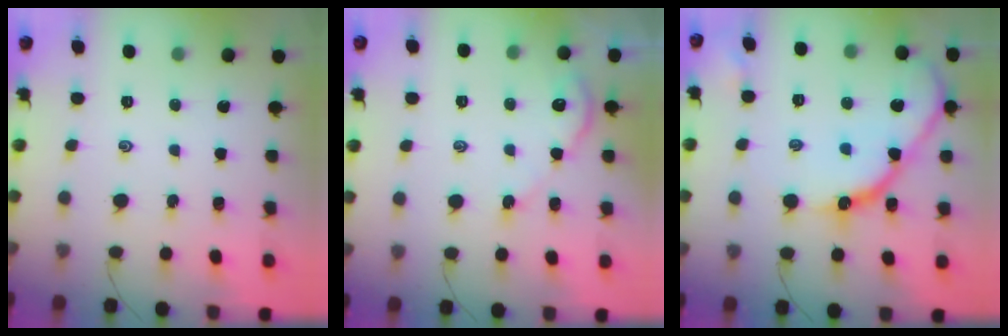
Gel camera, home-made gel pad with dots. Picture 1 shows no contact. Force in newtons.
{"total": 3.8, "press": 3.7, "slide": 0.4}
{"total": 13.6, "press": 13.6, "slide": 0.6}